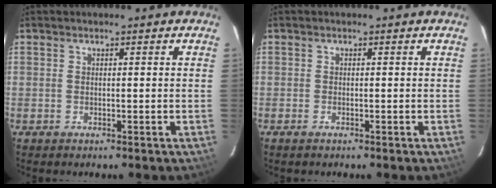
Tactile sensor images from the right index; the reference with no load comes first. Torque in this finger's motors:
{"motor_torque": [0.13, 0.08, -0.03, 0.00]}